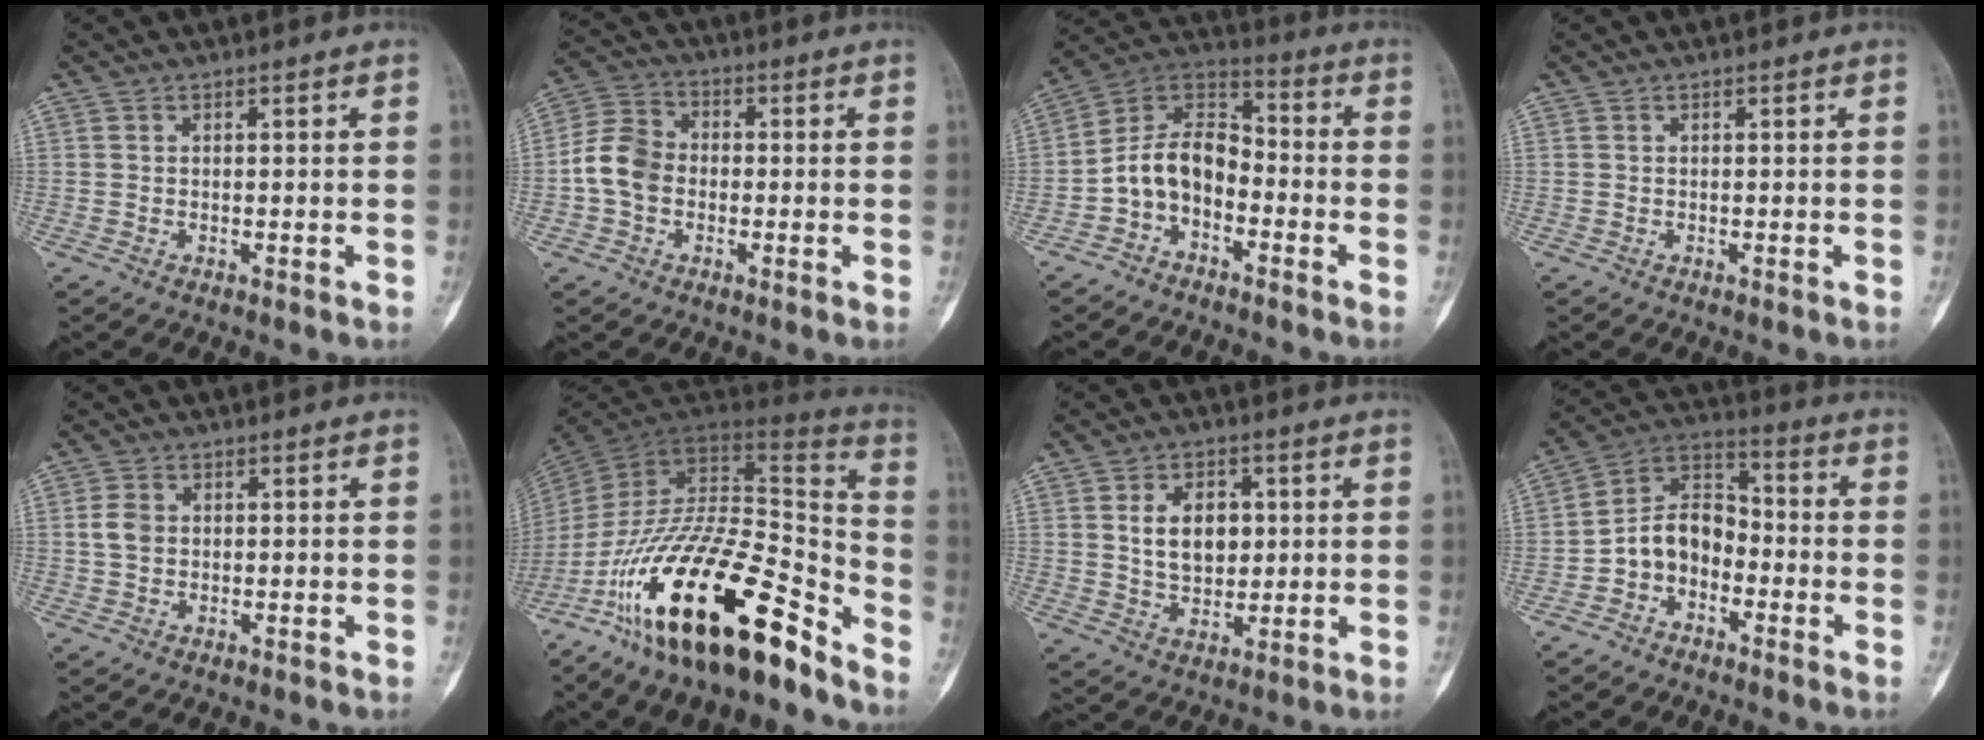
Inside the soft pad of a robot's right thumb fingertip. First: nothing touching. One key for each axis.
{"total": 8.3, "fx": -1.1, "fy": 6.6, "fz": 5.0, "tx": -0.088, "ty": 0.026, "tz": -0.034}
{"total": 10.4, "fx": -3.7, "fy": 7.1, "fz": 6.6, "tx": -0.102, "ty": 0.069, "tz": -0.084}
{"total": 0.0}
{"total": 3.3, "fx": 0.4, "fy": 2.5, "fz": 2.0, "tx": -0.035, "ty": 0.003, "tz": 0.006}
{"total": 29.4, "fx": -18.5, "fy": 9.6, "fz": 20.8, "tx": -0.327, "ty": 0.082, "tz": -0.311}
{"total": 9.0, "fx": 1.7, "fy": 6.2, "fz": 6.3, "tx": -0.070, "ty": -0.008, "tz": 0.035}
{"total": 9.6, "fx": -3.4, "fy": 7.1, "fz": 5.4, "tx": -0.076, "ty": 0.057, "tz": -0.079}